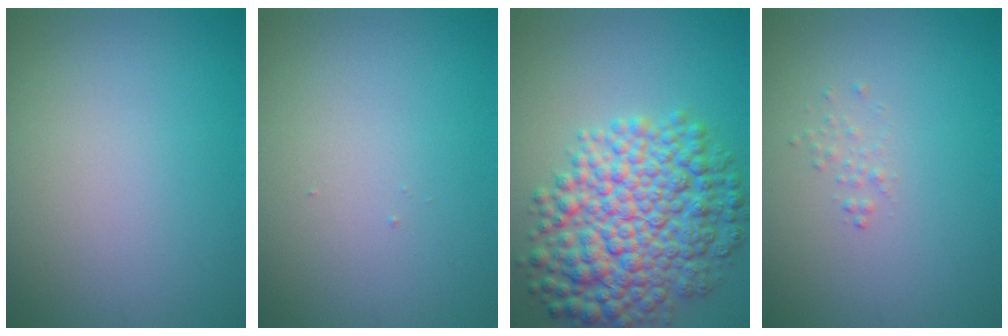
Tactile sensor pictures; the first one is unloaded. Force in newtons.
{"total": 0.0}
{"total": 9.8, "press": 9.8, "slide": 0.1}
{"total": 0.7, "press": 0.7, "slide": 0.1}